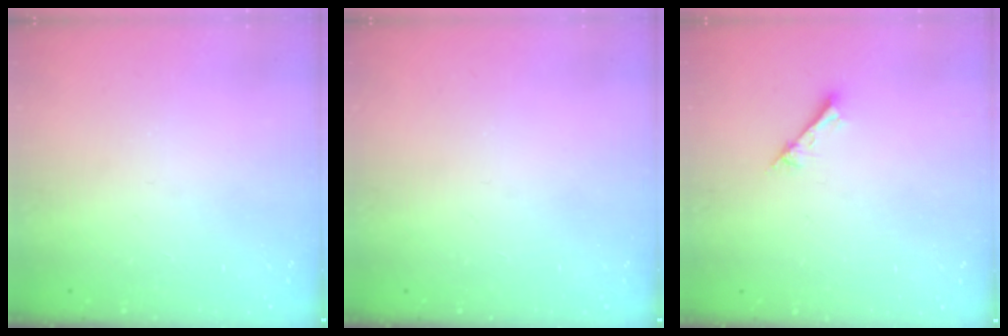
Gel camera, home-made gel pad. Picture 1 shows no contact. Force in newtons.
{"total": 0.0}
{"total": 1.6, "press": 1.6, "slide": 0.2}